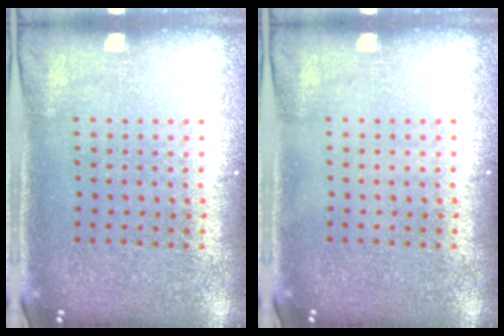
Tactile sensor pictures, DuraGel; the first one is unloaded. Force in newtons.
{"total": 0.0}